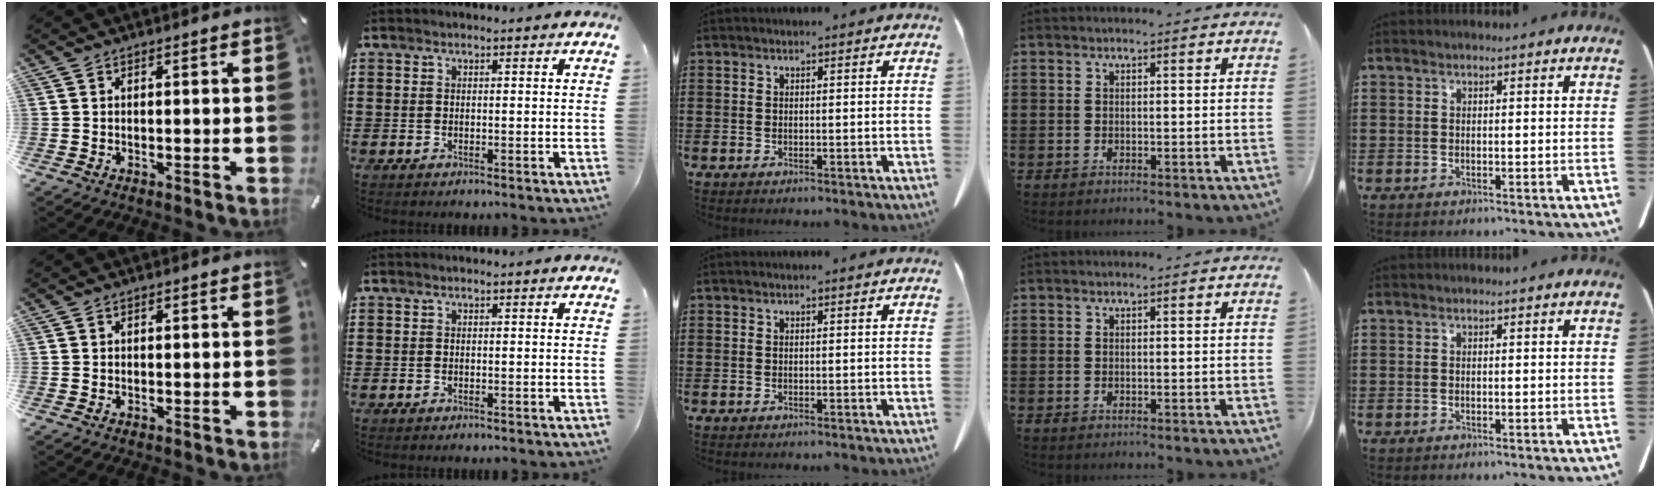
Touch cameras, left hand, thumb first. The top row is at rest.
{}